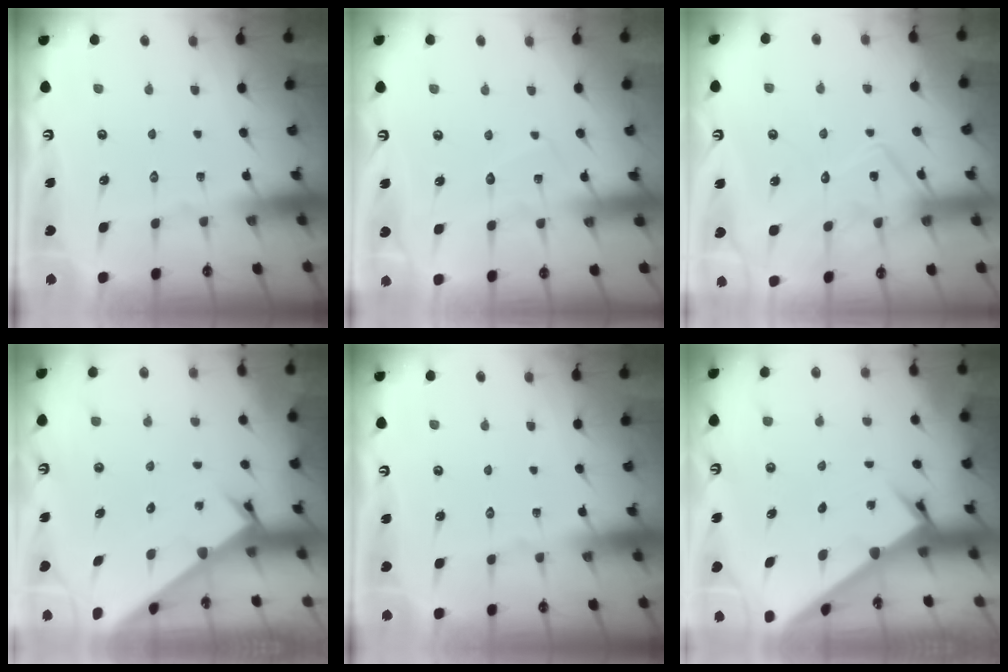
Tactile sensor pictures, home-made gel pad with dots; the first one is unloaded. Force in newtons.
{"total": 4.7, "press": 4.7, "slide": 0.2}
{"total": 12.2, "press": 12.2, "slide": 0.5}
{"total": 2.3, "press": 2.3, "slide": 0.1}
{"total": 0.0}
{"total": 2.5, "press": 2.5, "slide": 0.3}